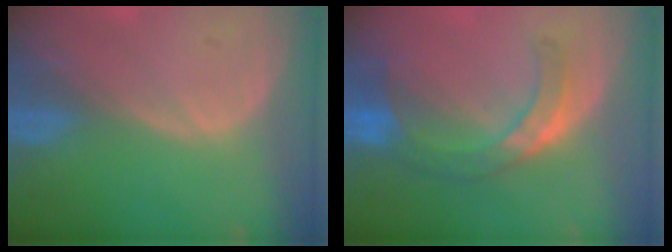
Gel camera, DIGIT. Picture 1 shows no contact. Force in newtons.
{"total": 7.6, "press": 6.7, "slide": 3.6}